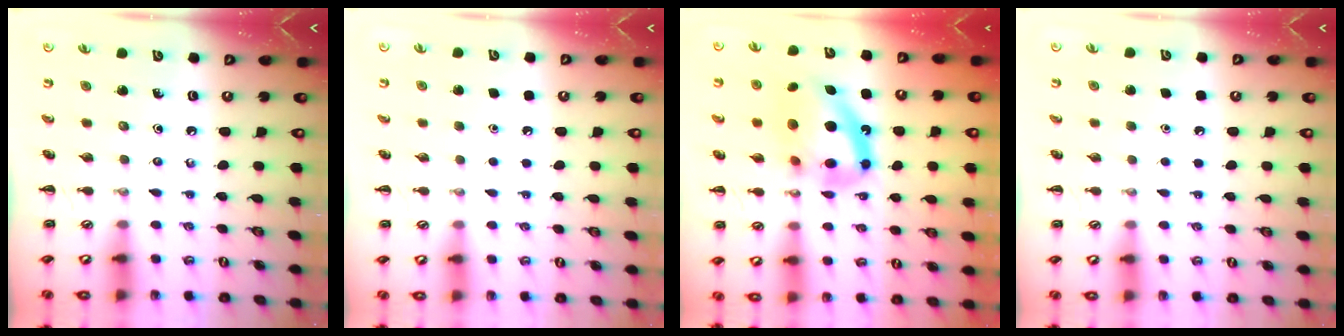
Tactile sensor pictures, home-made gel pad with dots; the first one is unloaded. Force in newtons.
{"total": 1.6, "press": 1.6, "slide": 0.1}
{"total": 15.6, "press": 15.1, "slide": 4.2}
{"total": 1.6, "press": 1.6, "slide": 0.1}